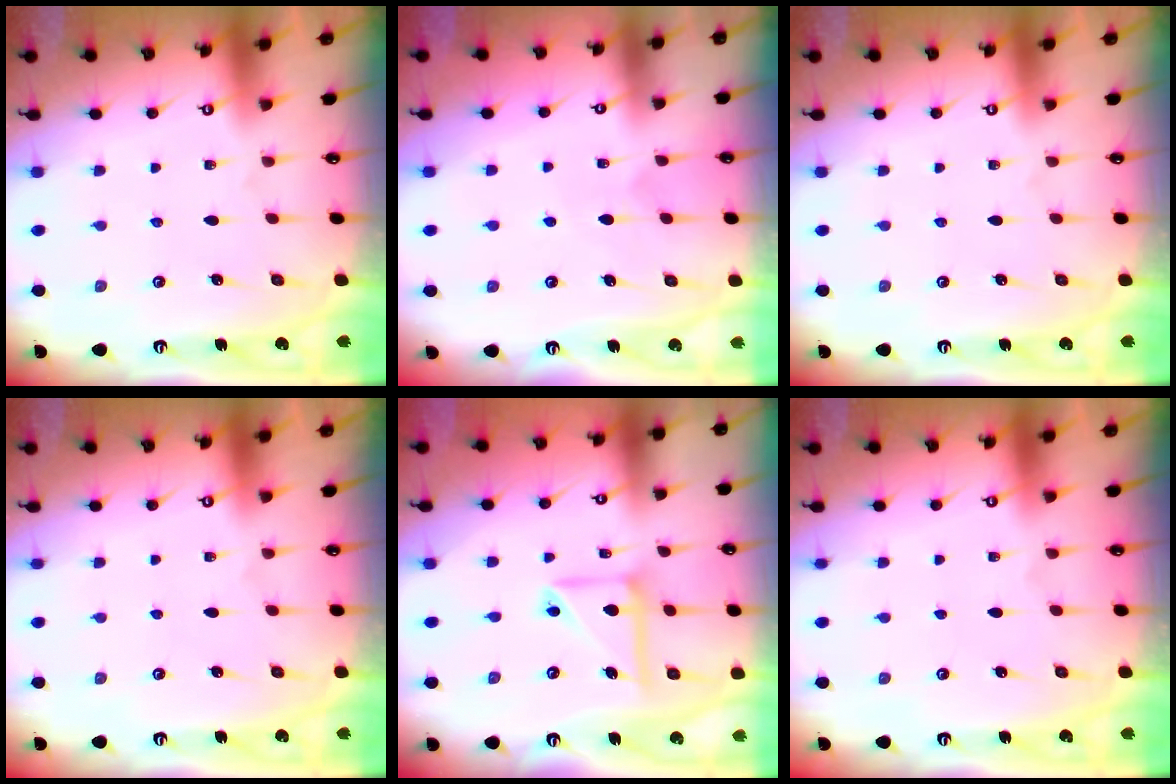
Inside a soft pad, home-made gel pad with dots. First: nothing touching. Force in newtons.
{"total": 4.3, "press": 4.2, "slide": 0.4}
{"total": 0.0}
{"total": 0.0}
{"total": 11.8, "press": 11.7, "slide": 1.1}
{"total": 0.0}